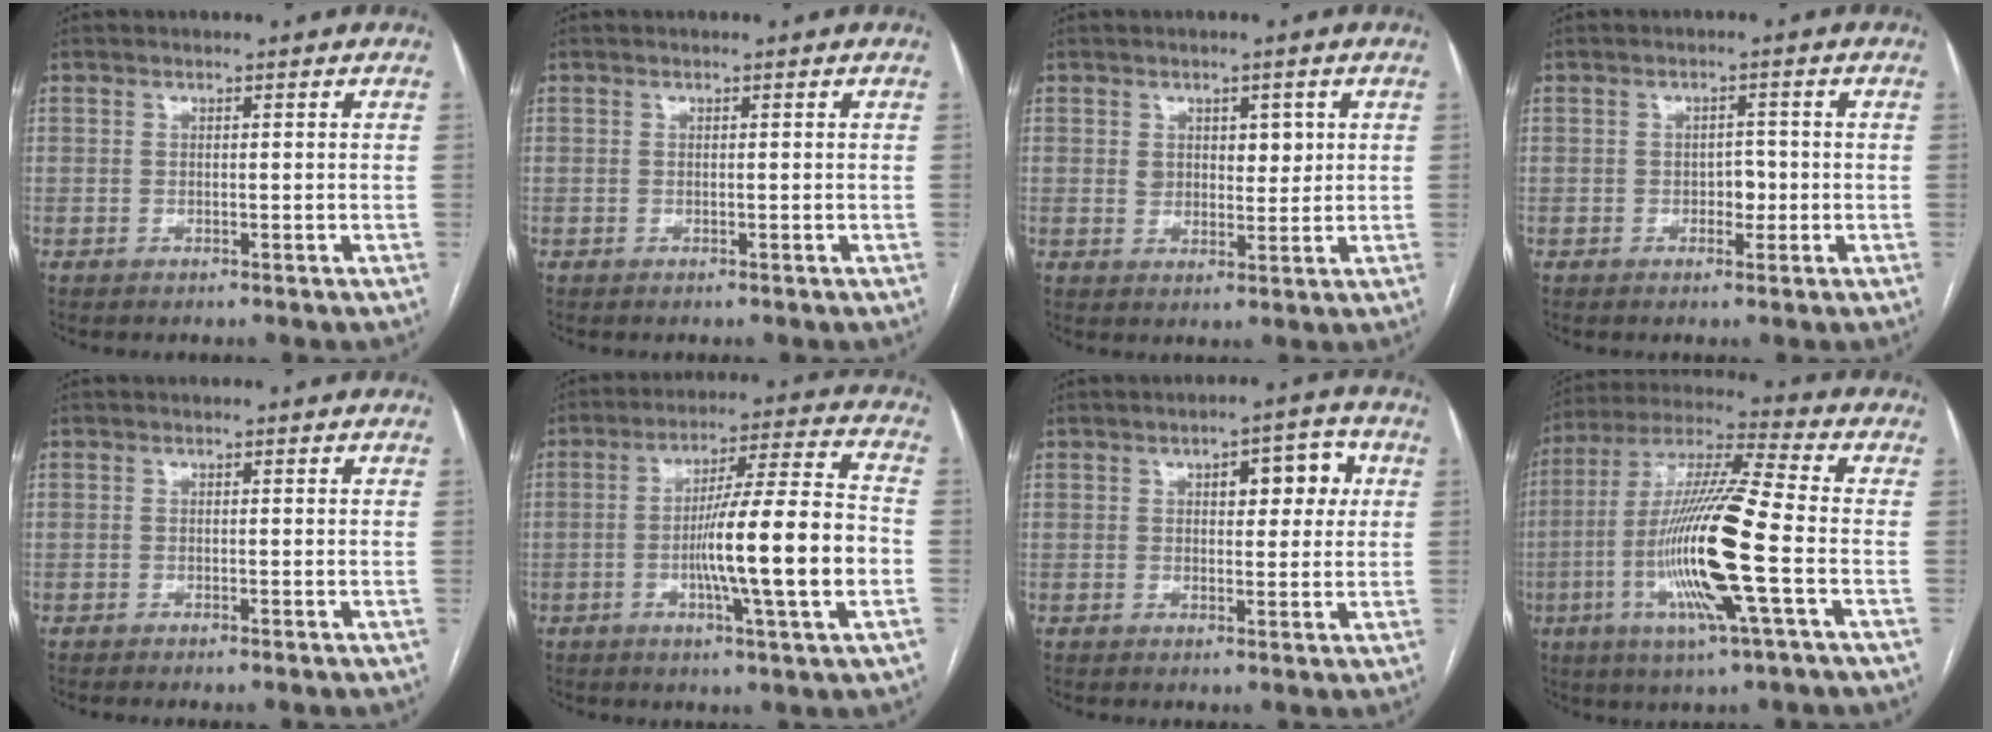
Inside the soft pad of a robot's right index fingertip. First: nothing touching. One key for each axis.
{"total": 0.0}
{"total": 4.2, "fx": 1.4, "fy": 2.8, "fz": 2.8, "tx": -0.037, "ty": 0.002, "tz": 0.027}
{"total": 2.3, "fx": -0.6, "fy": 1.4, "fz": 1.7, "tx": -0.018, "ty": 0.006, "tz": -0.007}
{"total": 0.5, "fx": -0.4, "fy": -0.2, "fz": 0.3, "tx": -0.007, "ty": 0.002, "tz": -0.009}
{"total": 15.6, "fx": -3.0, "fy": 0.0, "fz": 15.3, "tx": -0.247, "ty": 0.004, "tz": -0.052}
{"total": 6.3, "fx": 1.8, "fy": 2.6, "fz": 5.5, "tx": -0.067, "ty": 0.020, "tz": 0.024}
{"total": 17.8, "fx": -4.1, "fy": 0.3, "fz": 17.3, "tx": -0.349, "ty": -0.011, "tz": -0.086}